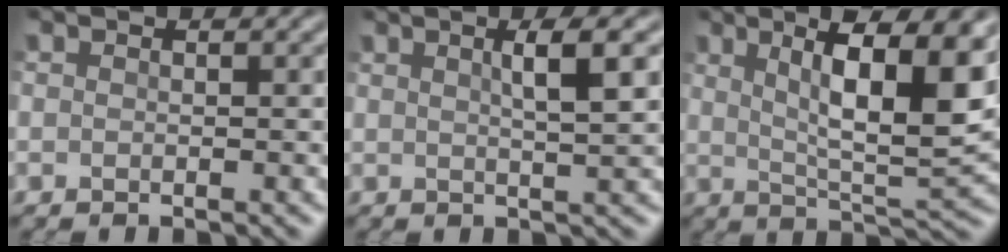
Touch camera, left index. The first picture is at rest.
{"total": 3.6, "force": [1.2, 0.8, 3.3], "torque": [-0.043, 0.003, 0.017]}
{"total": 10.6, "force": [3.5, 2.9, 9.6], "torque": [-0.152, -0.001, 0.058]}